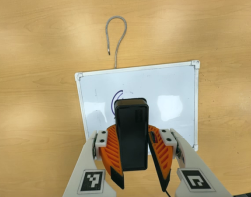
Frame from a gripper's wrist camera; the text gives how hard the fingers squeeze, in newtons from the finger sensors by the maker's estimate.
{"total": 9.7, "left": 10.1, "right": 9.3}